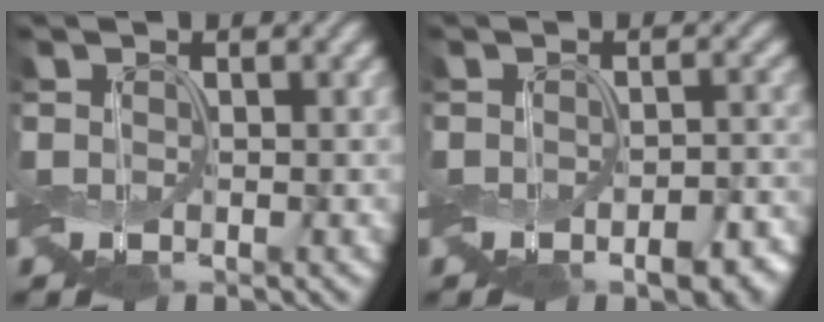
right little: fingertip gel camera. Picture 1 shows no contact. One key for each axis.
{"total": 4.7, "fx": -2.0, "fy": 2.7, "fz": 3.2, "tx": -0.032, "ty": -0.012, "tz": -0.024}